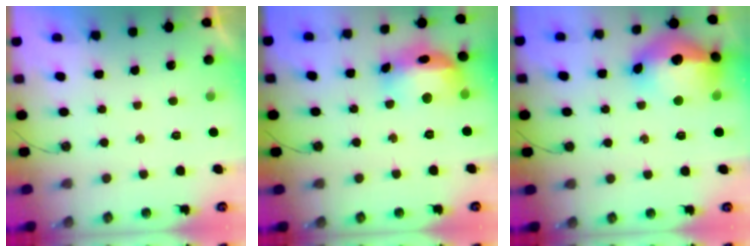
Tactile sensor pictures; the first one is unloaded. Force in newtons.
{"total": 15.6, "press": 15.5, "slide": 1.7}
{"total": 19.3, "press": 19.2, "slide": 1.6}